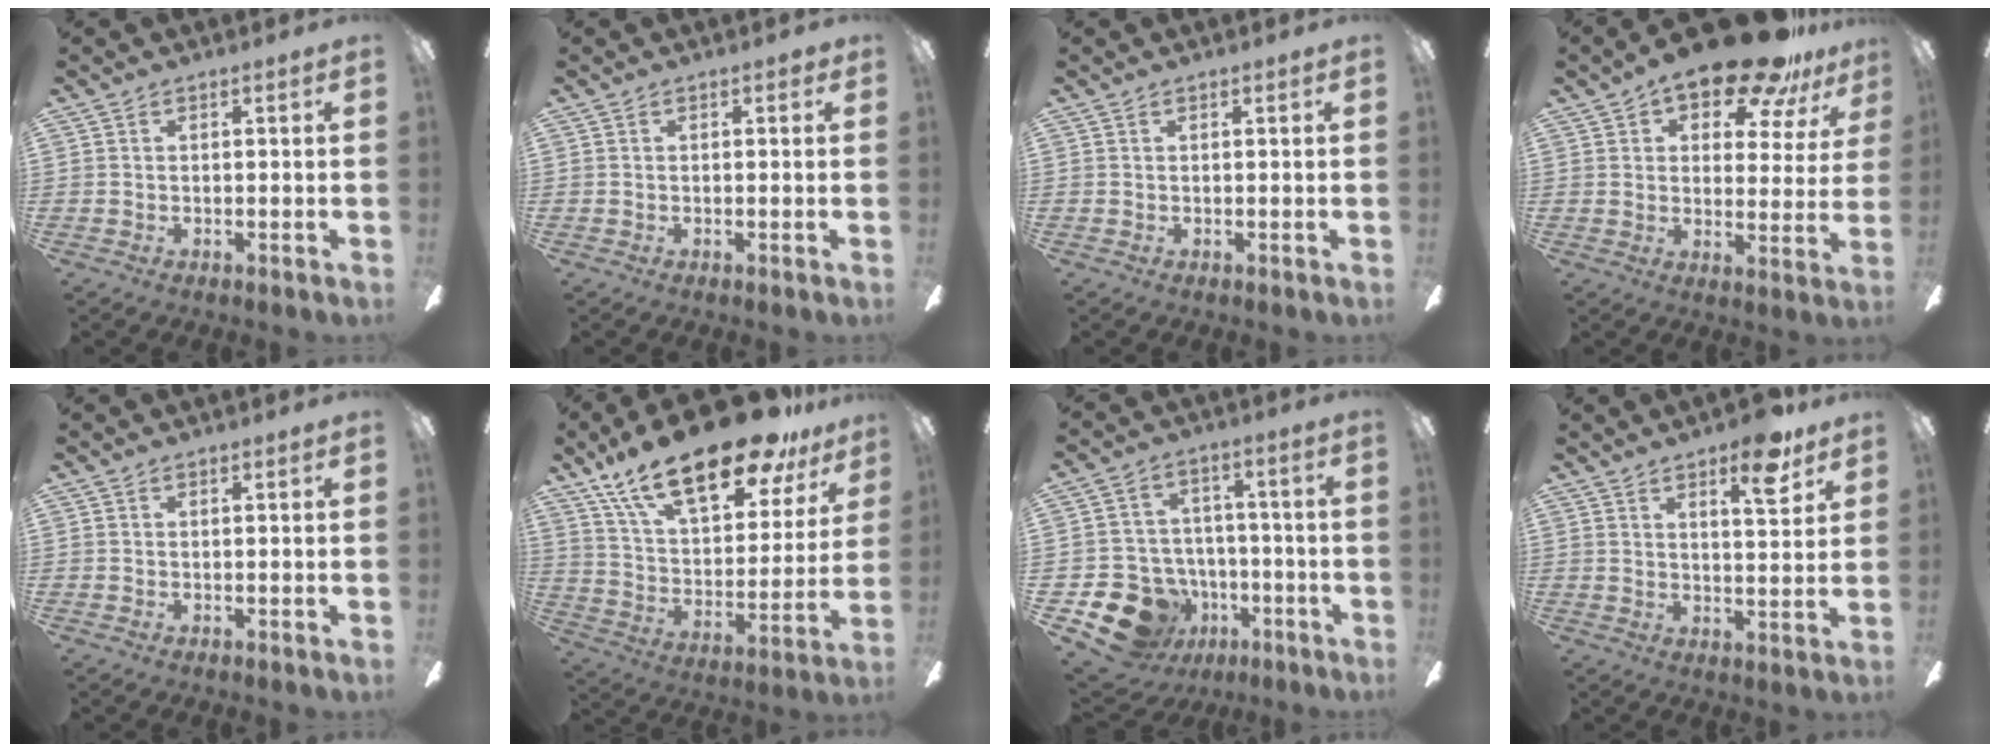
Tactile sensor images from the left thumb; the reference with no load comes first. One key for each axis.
{"total": 0.6, "fx": 0.1, "fy": 0.5, "fz": 0.3, "tx": -0.007, "ty": 0.005, "tz": 0.000}
{"total": 0.0}
{"total": 15.3, "fx": 12.3, "fy": 4.8, "fz": 7.8, "tx": -0.121, "ty": -0.081, "tz": 0.211}
{"total": 0.0}
{"total": 24.8, "fx": 16.9, "fy": 9.1, "fz": 15.7, "tx": -0.258, "ty": -0.104, "tz": 0.285}
{"total": 14.2, "fx": -7.6, "fy": 10.6, "fz": 5.7, "tx": -0.120, "ty": 0.056, "tz": -0.121}
{"total": 8.8, "fx": 6.0, "fy": 2.6, "fz": 5.9, "tx": -0.072, "ty": -0.031, "tz": 0.094}